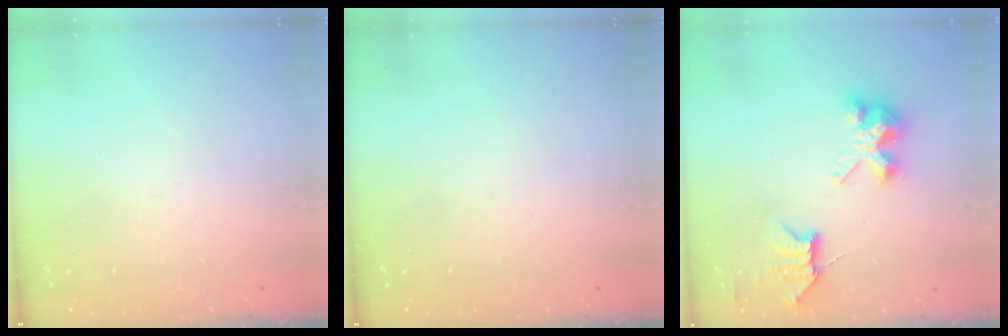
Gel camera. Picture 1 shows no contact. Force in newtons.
{"total": 0.0}
{"total": 6.1, "press": 6.1, "slide": 0.2}